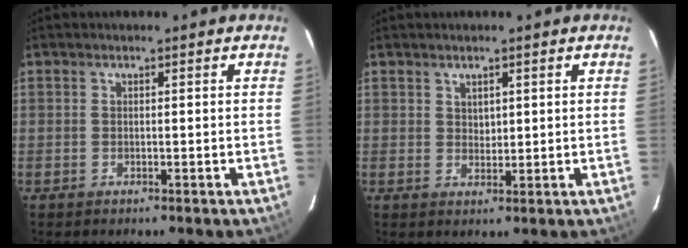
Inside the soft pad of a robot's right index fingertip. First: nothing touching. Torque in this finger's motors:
{"motor_torque": [-0.08, 0.01, -0.01, 0.00]}